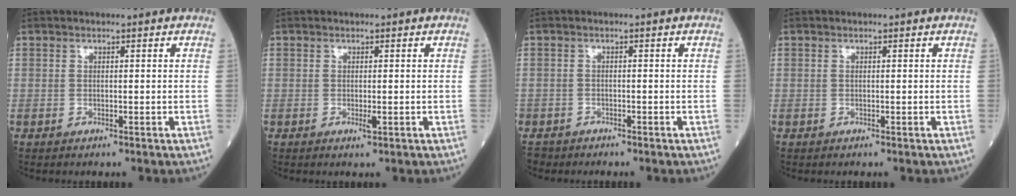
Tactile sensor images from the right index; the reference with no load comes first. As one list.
[{"total": 0.9, "force": [-0.2, 0.2, 0.8], "torque": [-0.015, -0.003, -0.002]}, {"total": 1.9, "force": [-1.6, 1.1, -0.3], "torque": [0.000, 0.001, -0.034]}, {"total": 0.0}]